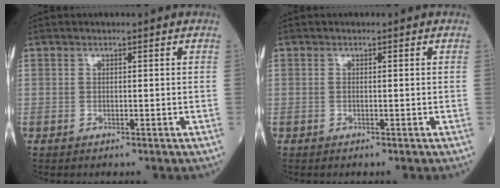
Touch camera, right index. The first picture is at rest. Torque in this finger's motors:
{"motor_torque": [0.05, 0.04, -0.03, 0.01]}